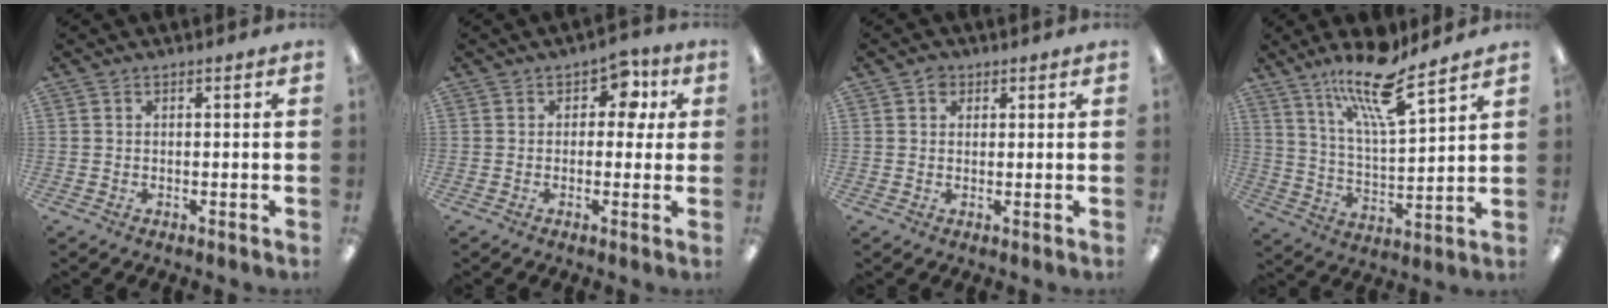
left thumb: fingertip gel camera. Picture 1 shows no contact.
{"total": 6.2, "force": [2.0, 4.1, 4.1], "torque": [-0.047, 0.002, 0.028]}
{"total": 2.3, "force": [1.3, 1.7, 0.7], "torque": [-0.008, -0.001, 0.023]}
{"total": 16.1, "force": [12.0, 3.6, 10.1], "torque": [-0.184, -0.064, 0.200]}